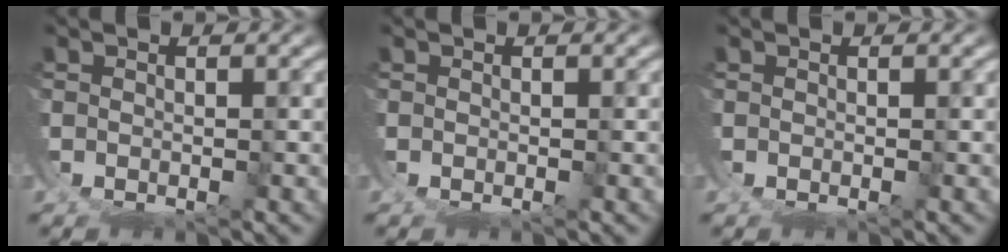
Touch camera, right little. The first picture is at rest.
{"total": 0.0}
{"total": 0.0}